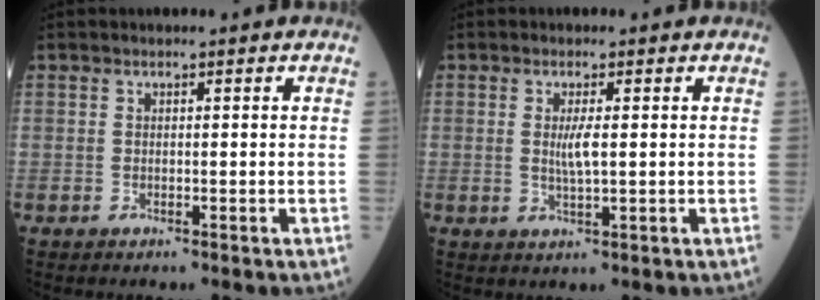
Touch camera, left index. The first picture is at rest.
{"total": 2.7, "force": [0.3, 0.3, 2.7], "torque": [-0.057, -0.004, 0.007]}